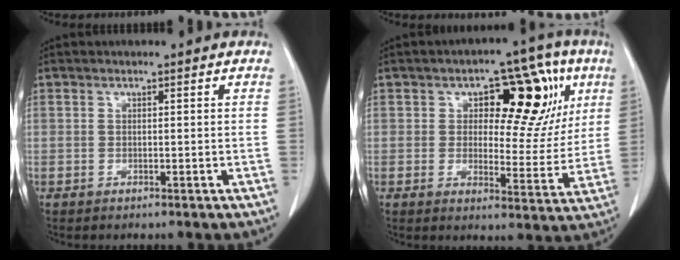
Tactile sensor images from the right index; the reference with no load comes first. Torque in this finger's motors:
{"motor_torque": [0.43, 0.40, 0.48, 0.06]}